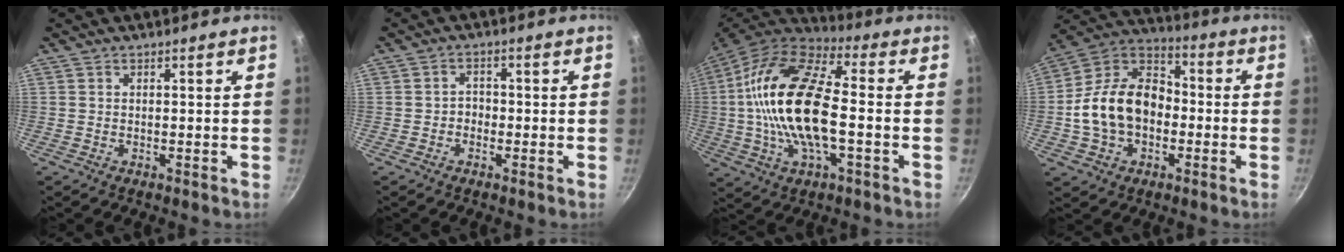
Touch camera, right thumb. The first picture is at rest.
{"total": 2.2, "force": [-0.8, 1.8, 1.0], "torque": [0.000, 0.012, -0.017]}
{"total": 21.4, "force": [-1.1, 9.5, 19.2], "torque": [-0.360, 0.030, -0.036]}
{"total": 16.9, "force": [-2.3, 12.1, 11.5], "torque": [-0.174, 0.046, -0.056]}